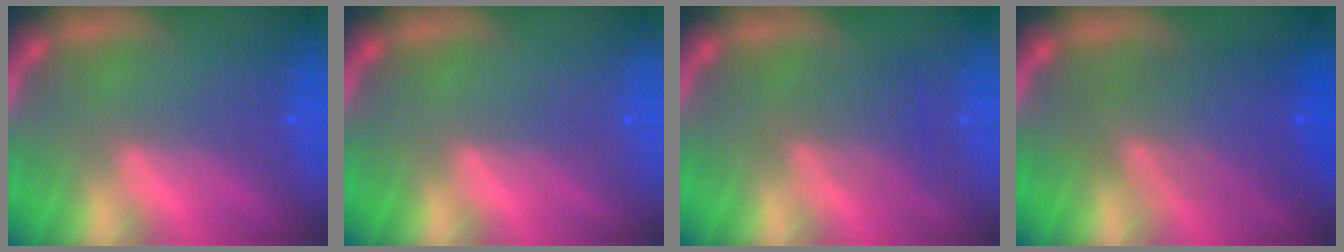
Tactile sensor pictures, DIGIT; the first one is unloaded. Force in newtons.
{"total": 0.0}
{"total": 3.0}
{"total": 6.5}